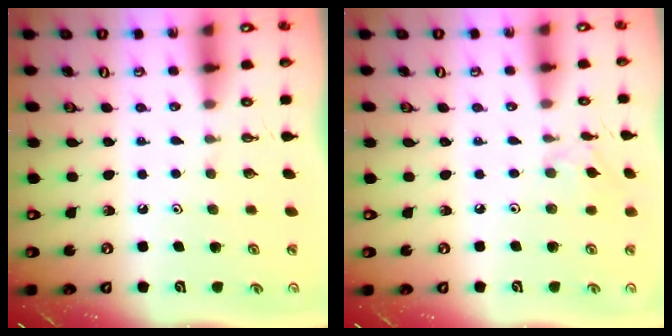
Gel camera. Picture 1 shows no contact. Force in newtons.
{"total": 3.5, "press": 3.5, "slide": 0.5}